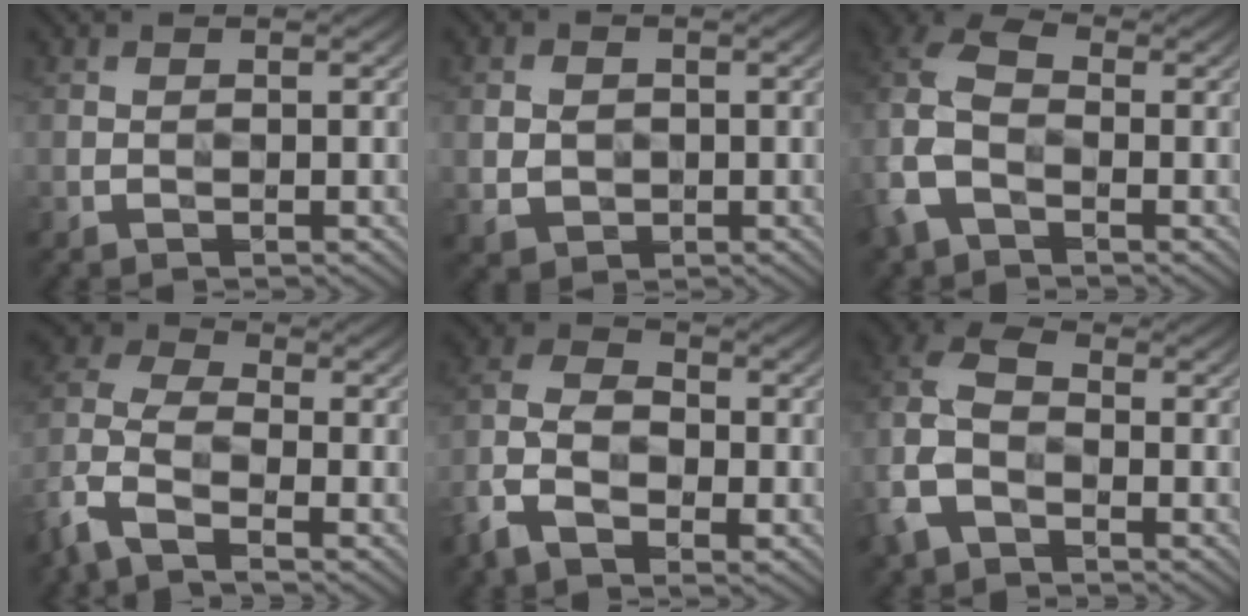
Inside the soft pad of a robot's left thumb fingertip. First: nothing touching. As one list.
[{"total": 2.9, "force": [-0.1, 2.5, 1.4], "torque": [-0.041, -0.006, 0.005]}, {"total": 7.6, "force": [-1.8, 5.1, 5.4], "torque": [-0.137, 0.009, -0.054]}, {"total": 7.9, "force": [-4.8, 3.6, 5.1], "torque": [-0.127, -0.008, -0.116]}, {"total": 8.3, "force": [-4.1, 4.8, 5.5], "torque": [-0.130, -0.009, -0.092]}, {"total": 8.0, "force": [-2.9, 5.1, 5.4], "torque": [-0.141, 0.004, -0.073]}]